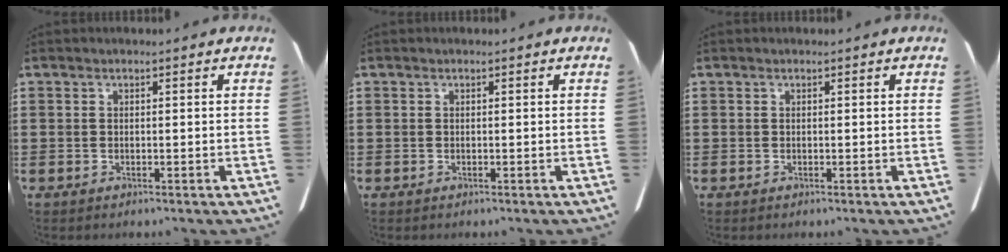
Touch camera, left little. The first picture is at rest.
{"total": 0.0}
{"total": 0.0}